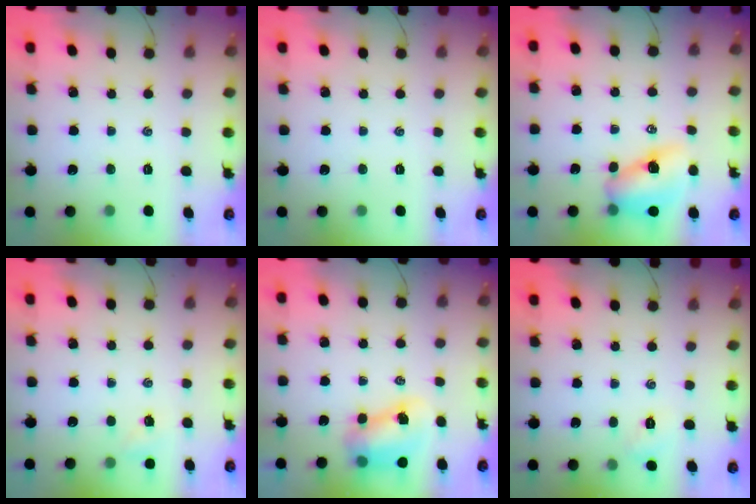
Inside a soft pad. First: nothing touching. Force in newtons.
{"total": 0.0}
{"total": 9.9, "press": 9.8, "slide": 1.7}
{"total": 3.1, "press": 3.0, "slide": 1.0}
{"total": 7.9, "press": 7.8, "slide": 1.3}
{"total": 2.2, "press": 2.1, "slide": 0.6}